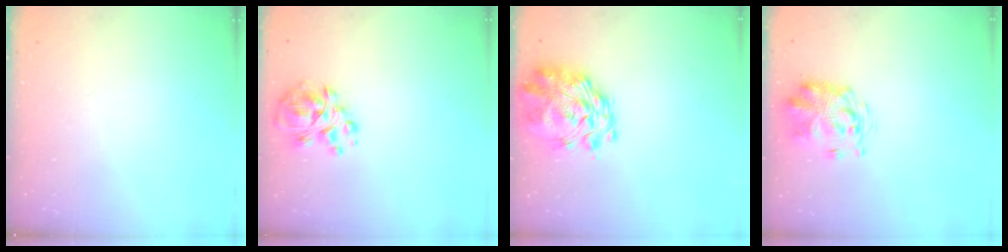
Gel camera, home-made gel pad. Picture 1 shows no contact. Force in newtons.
{"total": 9.6, "press": 9.0, "slide": 3.1}
{"total": 4.8, "press": 4.2, "slide": 2.3}
{"total": 3.1, "press": 2.9, "slide": 1.0}